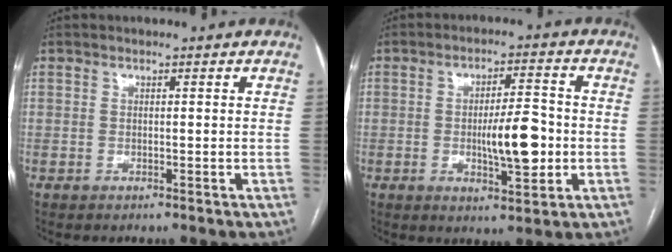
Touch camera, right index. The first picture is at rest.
{"total": 8.7, "force": [-1.2, 2.2, 8.3], "torque": [-0.133, 0.004, -0.016]}